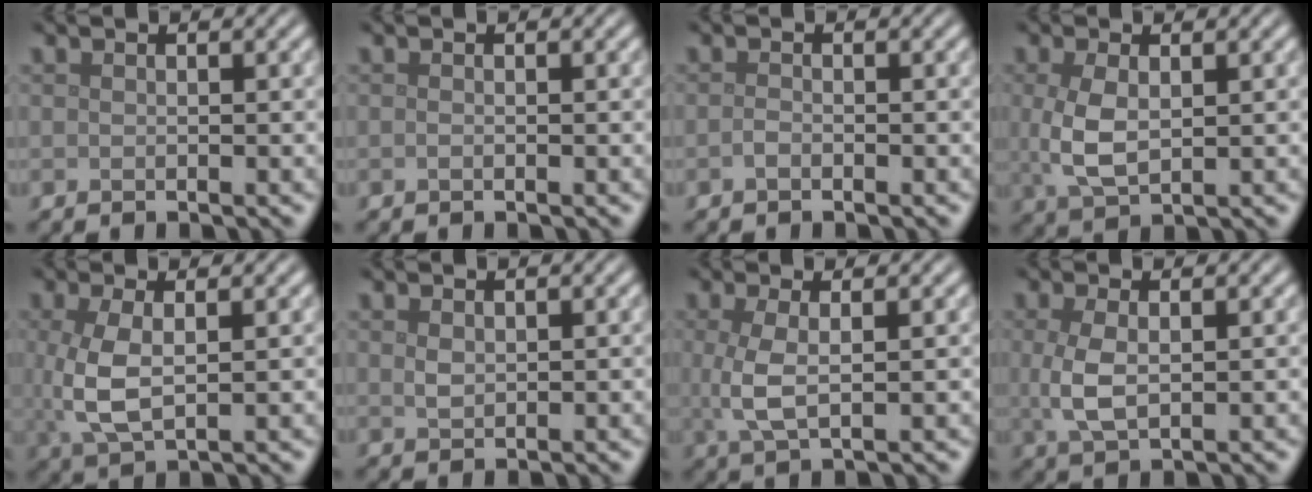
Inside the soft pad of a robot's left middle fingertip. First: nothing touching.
{"total": 0.0}
{"total": 0.6, "force": [-0.4, 0.3, 0.4], "torque": [-0.010, 0.000, -0.008]}
{"total": 3.8, "force": [0.4, 2.1, 3.2], "torque": [-0.081, 0.000, 0.012]}
{"total": 4.7, "force": [0.3, 2.2, 4.1], "torque": [-0.107, -0.002, 0.008]}
{"total": 1.1, "force": [0.4, 0.7, 0.7], "torque": [-0.018, -0.001, 0.010]}
{"total": 3.1, "force": [0.2, 1.1, 2.9], "torque": [-0.070, -0.001, 0.005]}
{"total": 3.2, "force": [0.2, 1.6, 2.8], "torque": [-0.071, -0.002, 0.006]}